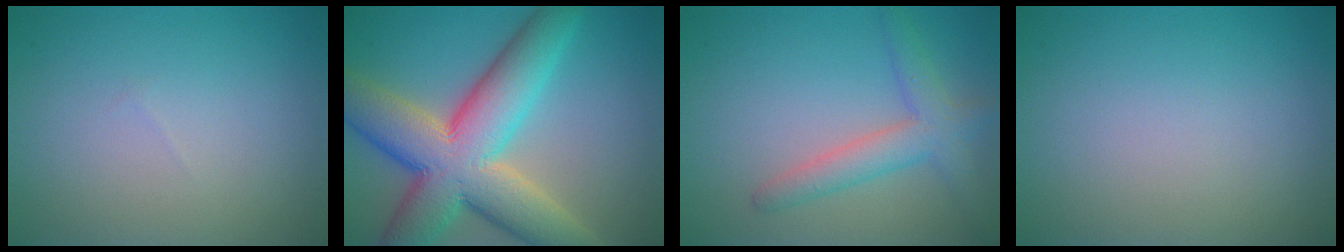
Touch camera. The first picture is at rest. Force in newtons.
{"total": 12.6, "press": 12.5, "slide": 0.7}
{"total": 3.6, "press": 3.5, "slide": 0.2}
{"total": 0.0}